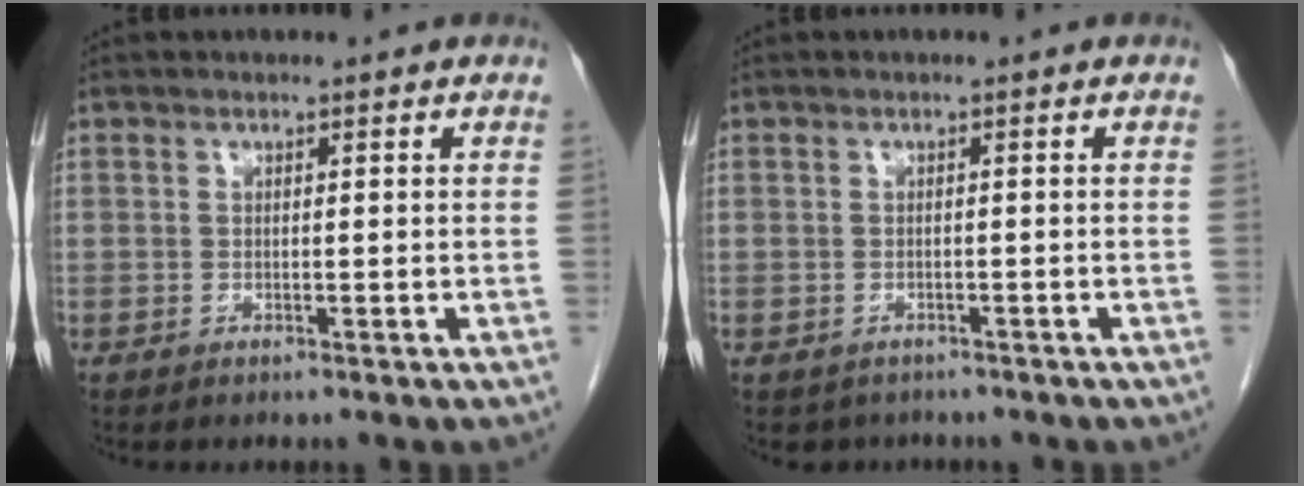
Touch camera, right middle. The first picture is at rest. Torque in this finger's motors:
{"motor_torque": [0.26, -0.05, 0.03, -0.01]}